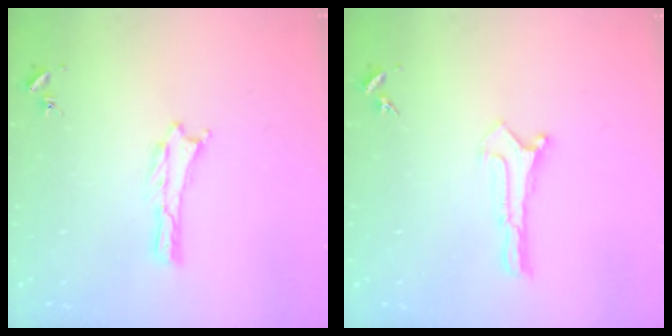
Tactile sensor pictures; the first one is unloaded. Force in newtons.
{"total": 0.0}